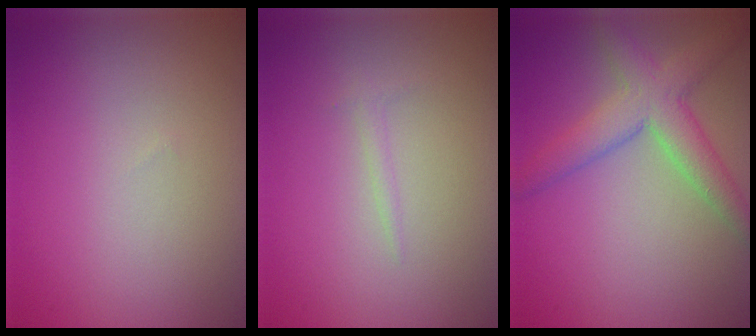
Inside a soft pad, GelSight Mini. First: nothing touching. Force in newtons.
{"total": 0.7, "press": 0.7, "slide": 0.0}
{"total": 4.7, "press": 4.7, "slide": 0.3}